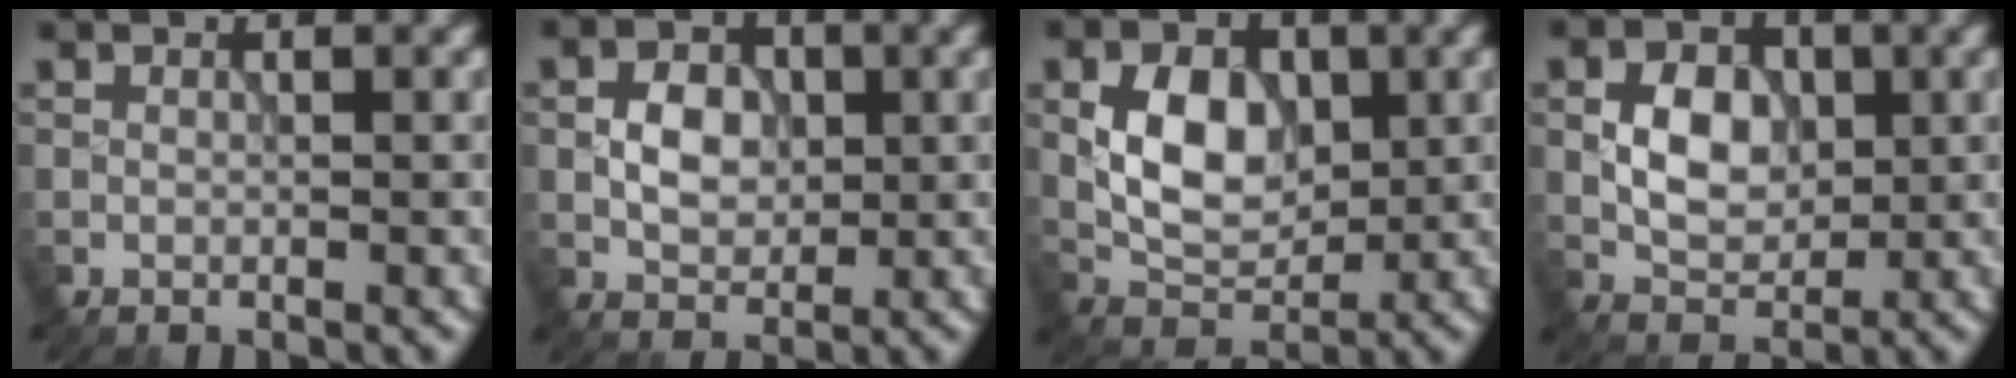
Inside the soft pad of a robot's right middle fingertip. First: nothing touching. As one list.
[{"total": 3.5, "force": [0.0, 2.5, 2.3], "torque": [-0.041, 0.002, -0.003]}, {"total": 6.1, "force": [0.6, 4.2, 4.4], "torque": [-0.081, -0.002, 0.012]}, {"total": 4.6, "force": [0.3, 3.3, 3.2], "torque": [-0.055, 0.000, 0.003]}]